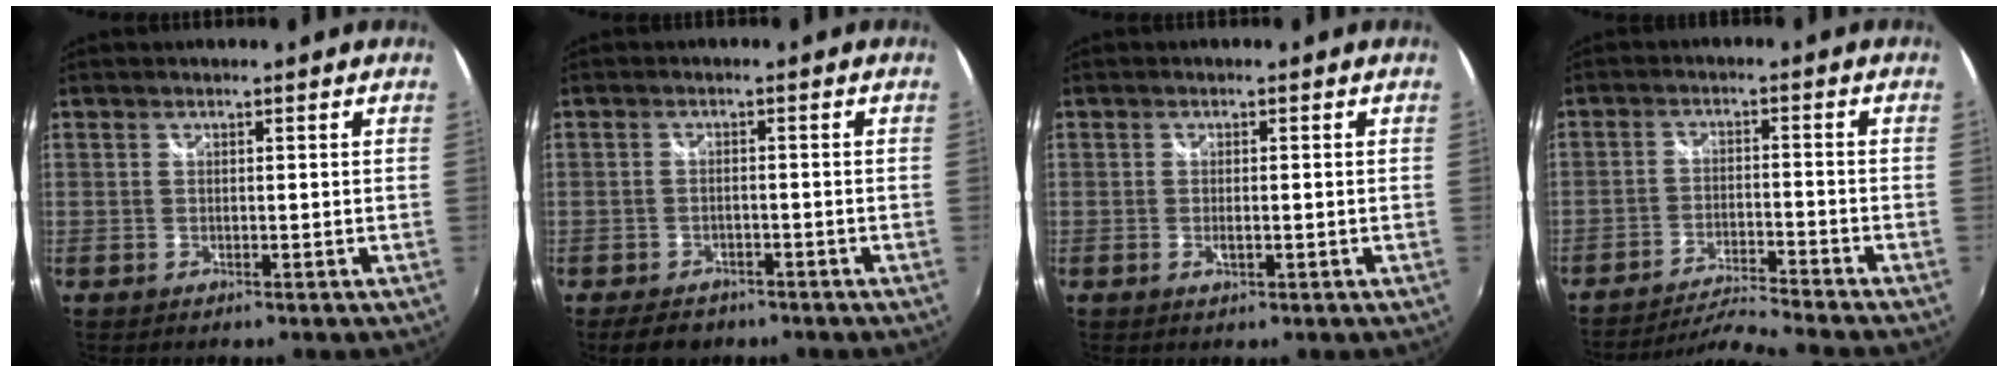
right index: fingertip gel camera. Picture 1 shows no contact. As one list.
[{"total": 6.0, "force": [-4.5, 3.0, 2.6], "torque": [-0.062, -0.011, -0.065]}, {"total": 1.9, "force": [-0.5, 0.6, 1.7], "torque": [-0.032, -0.003, -0.008]}, {"total": 9.5, "force": [-9.0, -1.6, 2.5], "torque": [-0.070, -0.002, -0.154]}]